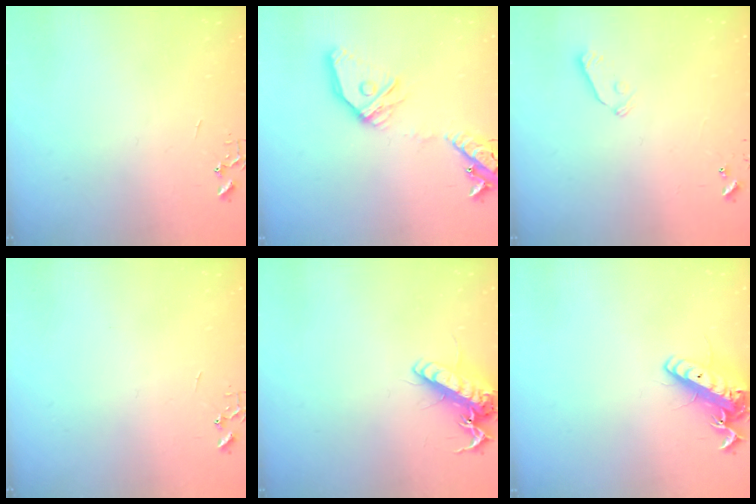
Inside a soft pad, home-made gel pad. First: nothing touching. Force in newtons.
{"total": 18.2, "press": 18.0, "slide": 3.2}
{"total": 5.9, "press": 5.9, "slide": 0.5}
{"total": 0.0}
{"total": 13.8, "press": 13.7, "slide": 1.9}
{"total": 15.0, "press": 14.7, "slide": 2.8}